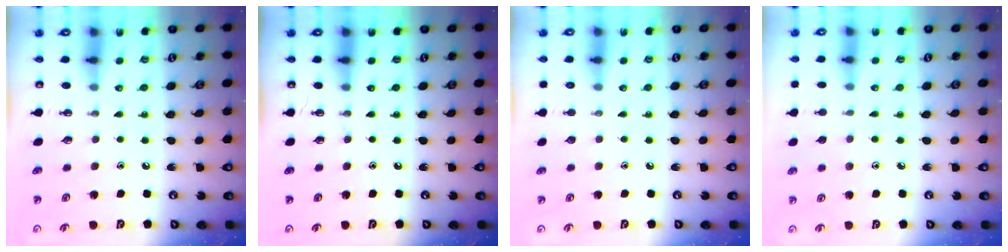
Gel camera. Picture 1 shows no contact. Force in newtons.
{"total": 0.0}
{"total": 0.0}
{"total": 5.7, "press": 5.7, "slide": 0.7}